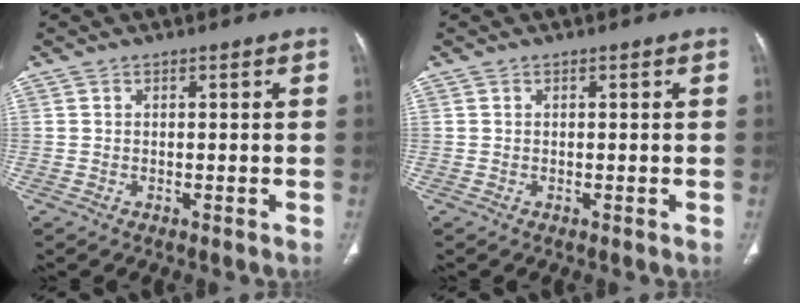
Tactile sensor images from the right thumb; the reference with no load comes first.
{"total": 0.0}